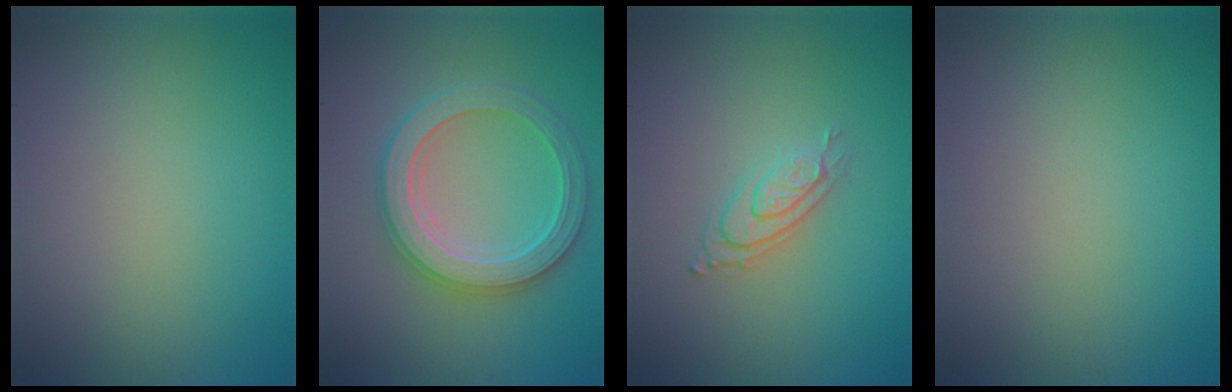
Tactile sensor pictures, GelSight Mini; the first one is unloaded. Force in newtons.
{"total": 5.5, "press": 5.5, "slide": 0.9}
{"total": 2.8, "press": 2.0, "slide": 1.9}
{"total": 0.0}